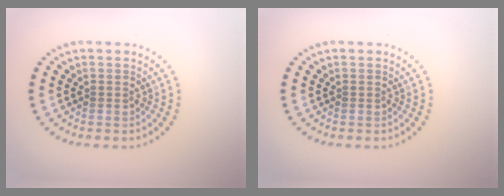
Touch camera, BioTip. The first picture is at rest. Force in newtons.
{"total": 0.0}